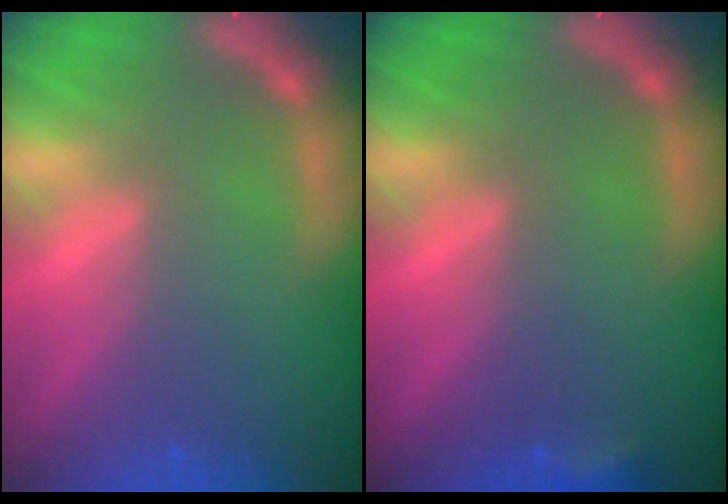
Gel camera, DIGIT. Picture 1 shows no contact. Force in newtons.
{"total": 1.4}